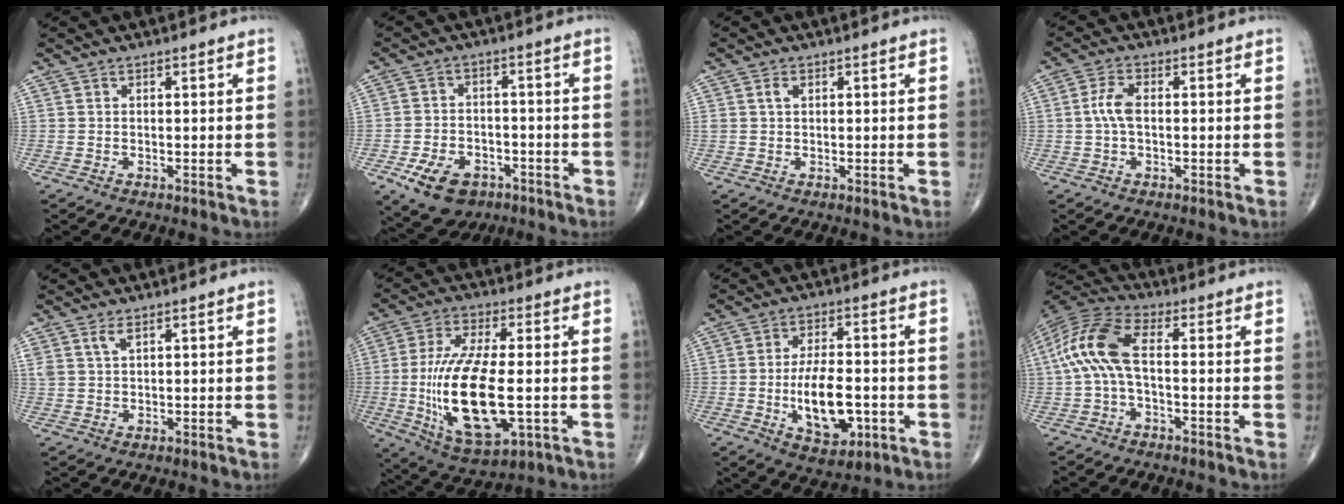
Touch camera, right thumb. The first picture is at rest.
{"total": 10.2, "force": [-5.4, 6.8, 5.4], "torque": [-0.083, 0.027, -0.080]}
{"total": 1.5, "force": [0.6, 0.9, 1.0], "torque": [-0.020, 0.003, 0.012]}
{"total": 4.0, "force": [-0.1, 1.9, 3.5], "torque": [-0.083, 0.009, -0.005]}
{"total": 2.5, "force": [1.5, 1.1, 1.8], "torque": [-0.039, 0.000, 0.035]}
{"total": 19.1, "force": [-2.5, 7.5, 17.4], "torque": [-0.347, -0.007, -0.029]}
{"total": 12.2, "force": [-2.7, 6.2, 10.1], "torque": [-0.152, 0.010, -0.036]}
{"total": 11.3, "force": [-0.2, 4.8, 10.2], "torque": [-0.229, 0.036, -0.012]}